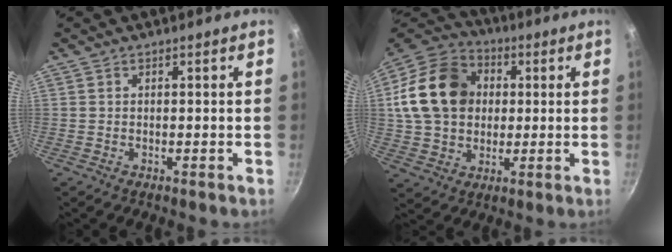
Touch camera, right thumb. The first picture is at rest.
{"total": 19.0, "force": [2.8, 14.9, 11.5], "torque": [-0.181, 0.021, 0.044]}